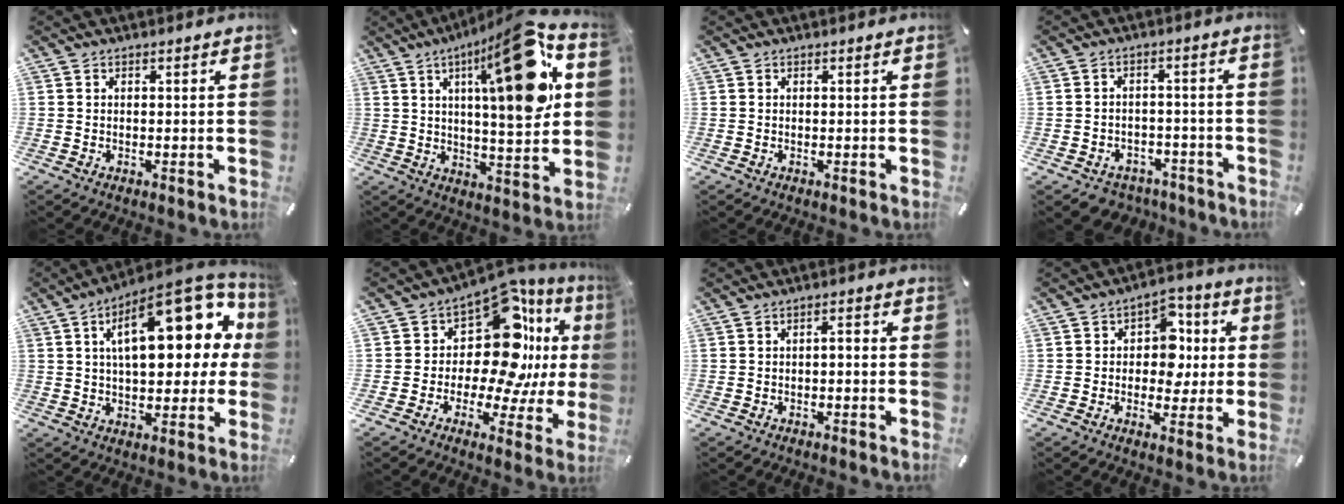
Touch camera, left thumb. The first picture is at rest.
{"total": 25.1, "force": [9.1, 7.5, 22.2], "torque": [-0.306, -0.045, 0.128]}
{"total": 0.0}
{"total": 4.5, "force": [-3.0, 3.3, 1.0], "torque": [-0.014, 0.020, -0.054]}
{"total": 21.9, "force": [7.0, 10.4, 18.0], "torque": [-0.245, -0.027, 0.110]}
{"total": 16.8, "force": [5.5, 10.4, 12.0], "torque": [-0.192, -0.069, 0.086]}
{"total": 2.0, "force": [-1.2, 0.8, 1.4], "torque": [-0.026, 0.010, -0.026]}
{"total": 9.7, "force": [0.0, 7.9, 5.6], "torque": [-0.069, 0.007, -0.003]}